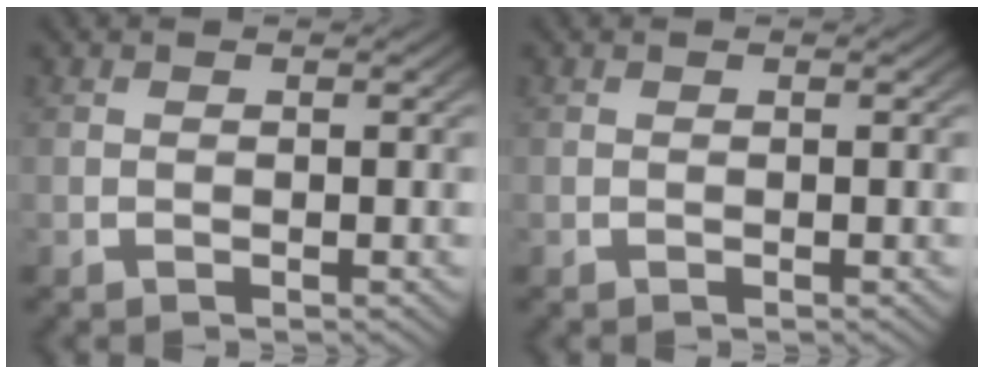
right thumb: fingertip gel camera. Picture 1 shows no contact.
{"total": 0.0}